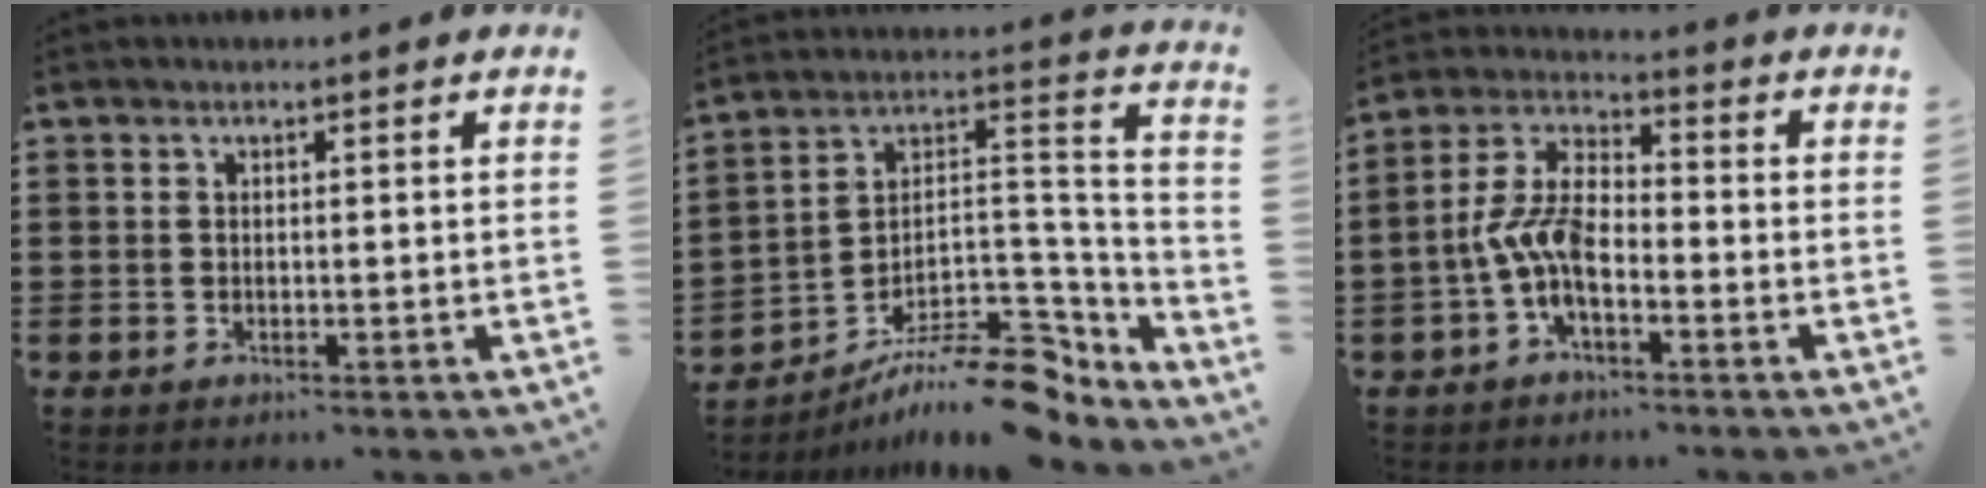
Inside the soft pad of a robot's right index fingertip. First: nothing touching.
{"total": 11.8, "force": [-8.7, 4.3, 6.8], "torque": [-0.096, 0.029, -0.155]}
{"total": 7.9, "force": [-2.8, 3.3, 6.6], "torque": [-0.161, -0.008, -0.058]}